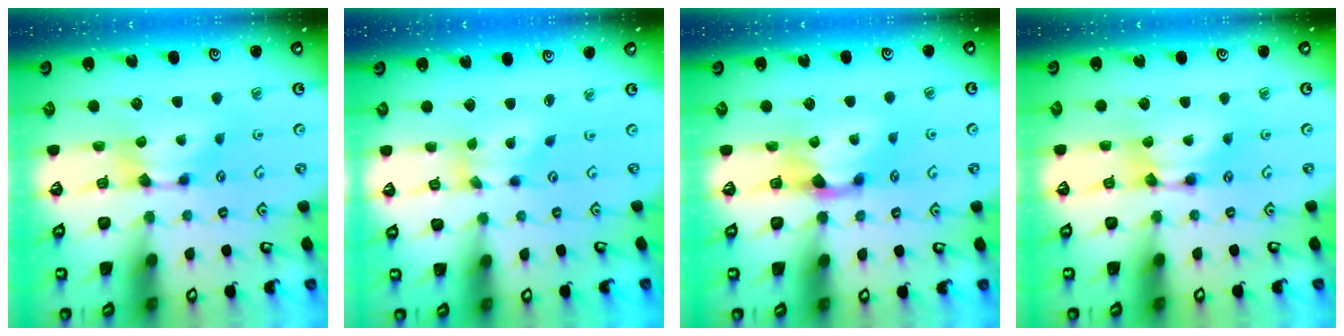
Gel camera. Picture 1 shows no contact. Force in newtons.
{"total": 3.5, "press": 3.1, "slide": 1.6}
{"total": 1.4, "press": 0.6, "slide": 1.2}
{"total": 2.0, "press": 2.0, "slide": 0.1}